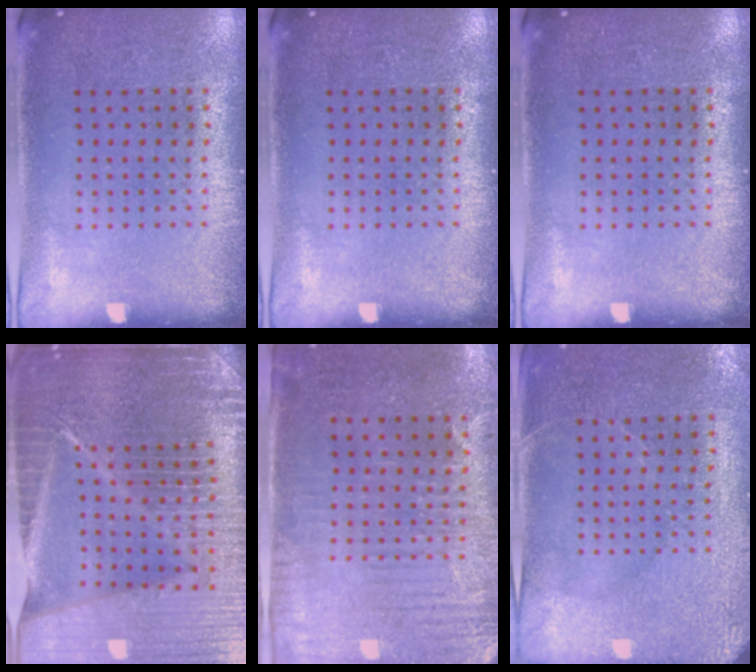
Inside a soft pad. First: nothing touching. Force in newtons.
{"total": 0.0}
{"total": 0.0}
{"total": 7.0, "press": 6.0, "slide": 3.6}
{"total": 3.0, "press": 2.6, "slide": 1.6}
{"total": 2.9, "press": 2.7, "slide": 1.0}